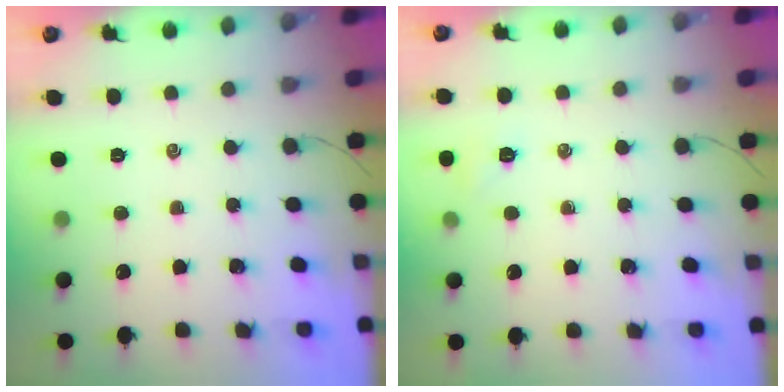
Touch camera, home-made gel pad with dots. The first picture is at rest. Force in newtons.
{"total": 4.8, "press": 4.7, "slide": 0.9}